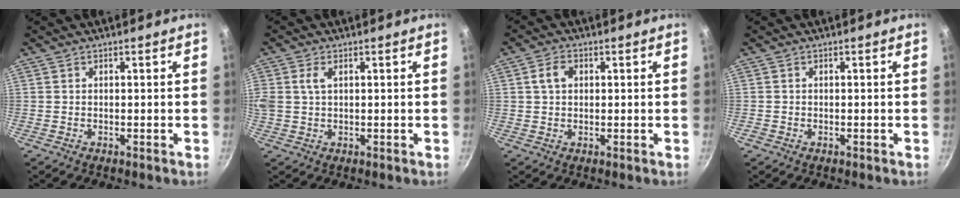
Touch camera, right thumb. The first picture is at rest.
{"total": 3.8, "force": [1.1, 2.2, 2.8], "torque": [-0.074, 0.011, 0.026]}
{"total": 3.5, "force": [0.8, 2.5, 2.4], "torque": [-0.044, 0.007, 0.015]}
{"total": 0.6, "force": [-0.3, 0.5, 0.2], "torque": [-0.005, 0.001, -0.007]}